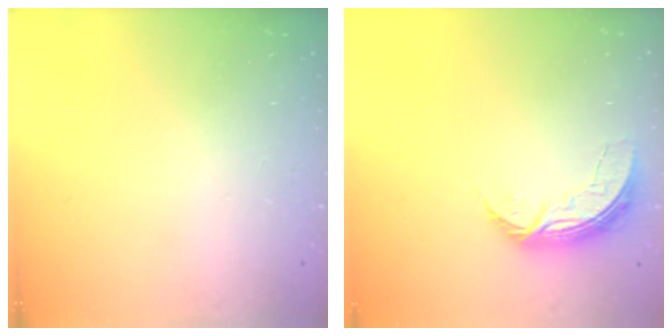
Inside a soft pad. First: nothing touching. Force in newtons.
{"total": 7.1, "press": 7.1, "slide": 0.6}